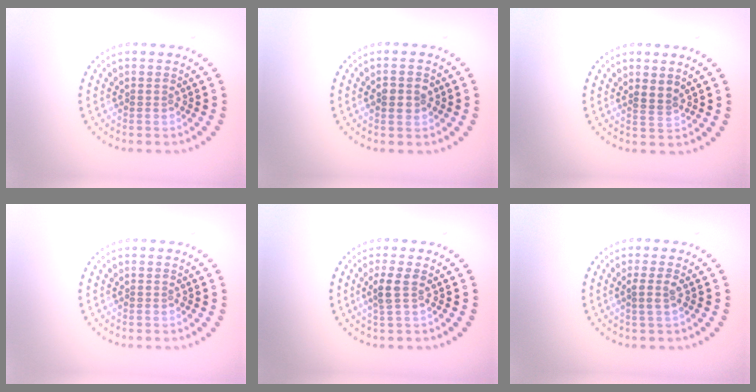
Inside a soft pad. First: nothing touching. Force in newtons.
{"total": 2.6, "press": 2.6, "slide": 0.1}
{"total": 0.9, "press": 0.6, "slide": 0.7}
{"total": 0.0}
{"total": 1.9, "press": 1.6, "slide": 1.0}
{"total": 1.4, "press": 1.1, "slide": 0.8}